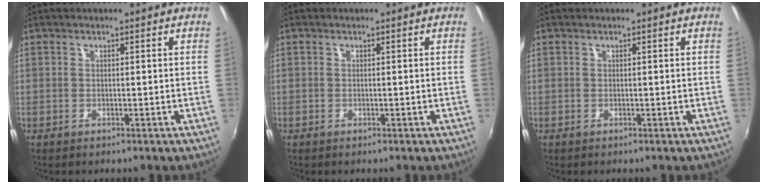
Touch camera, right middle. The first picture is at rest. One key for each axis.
{"total": 0.0}
{"total": 0.0}